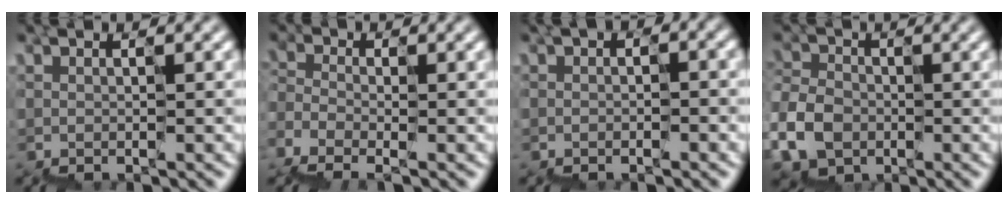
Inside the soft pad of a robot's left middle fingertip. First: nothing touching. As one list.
[{"total": 2.6, "force": [-2.6, -0.3, -0.4], "torque": [0.014, -0.016, -0.055]}, {"total": 1.0, "force": [-0.6, 0.5, 0.5], "torque": [-0.003, 0.005, -0.012]}, {"total": 4.1, "force": [-3.1, 2.8, 0.1], "torque": [-0.018, -0.010, -0.064]}]